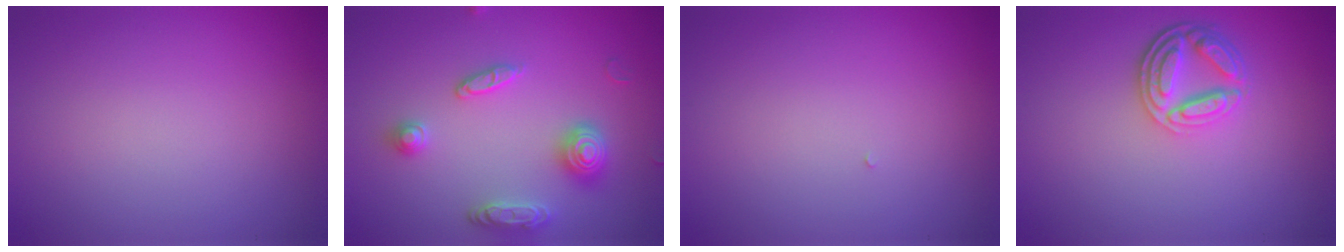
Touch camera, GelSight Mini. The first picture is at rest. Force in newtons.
{"total": 3.4, "press": 3.4, "slide": 0.3}
{"total": 0.0}
{"total": 4.1, "press": 3.2, "slide": 2.6}